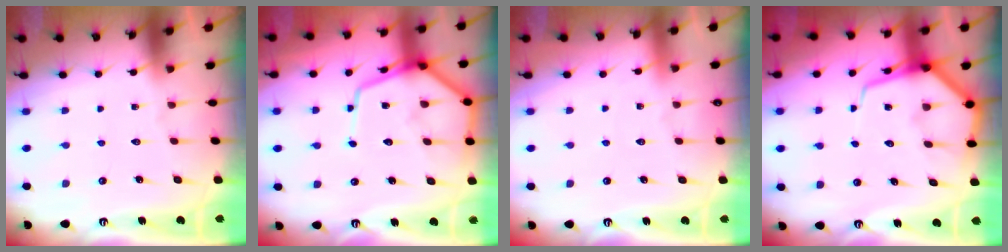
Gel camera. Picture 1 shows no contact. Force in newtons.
{"total": 12.4, "press": 12.4, "slide": 1.2}
{"total": 1.1, "press": 1.1, "slide": 0.2}
{"total": 8.3, "press": 8.3, "slide": 0.9}